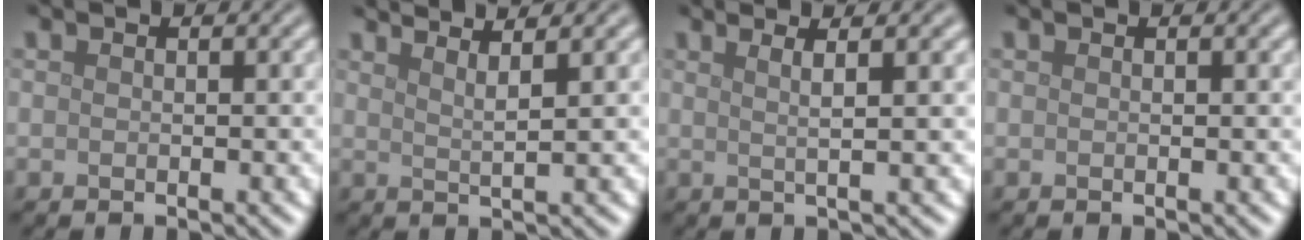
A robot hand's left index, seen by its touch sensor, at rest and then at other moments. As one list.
[{"total": 3.7, "force": [2.9, 0.8, 2.2], "torque": [-0.017, 0.015, 0.019]}, {"total": 4.3, "force": [2.3, 1.3, 3.3], "torque": [-0.033, 0.020, 0.000]}, {"total": 0.0}]